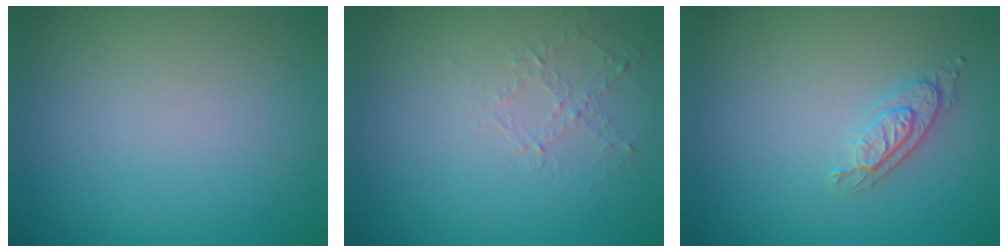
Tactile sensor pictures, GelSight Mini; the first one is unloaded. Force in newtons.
{"total": 1.0, "press": 0.4, "slide": 0.9}
{"total": 2.0, "press": 1.8, "slide": 0.9}